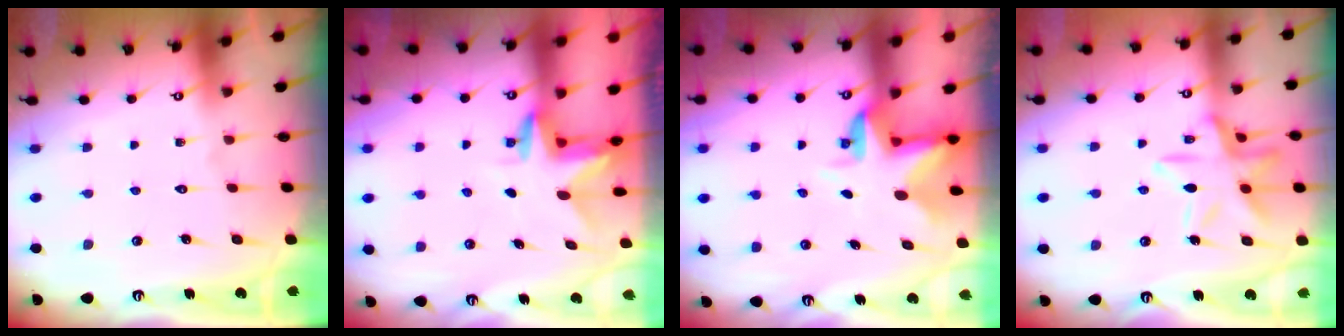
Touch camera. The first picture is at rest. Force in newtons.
{"total": 3.0, "press": 3.0, "slide": 0.2}
{"total": 3.5, "press": 3.5, "slide": 0.2}
{"total": 16.2, "press": 16.2, "slide": 1.2}